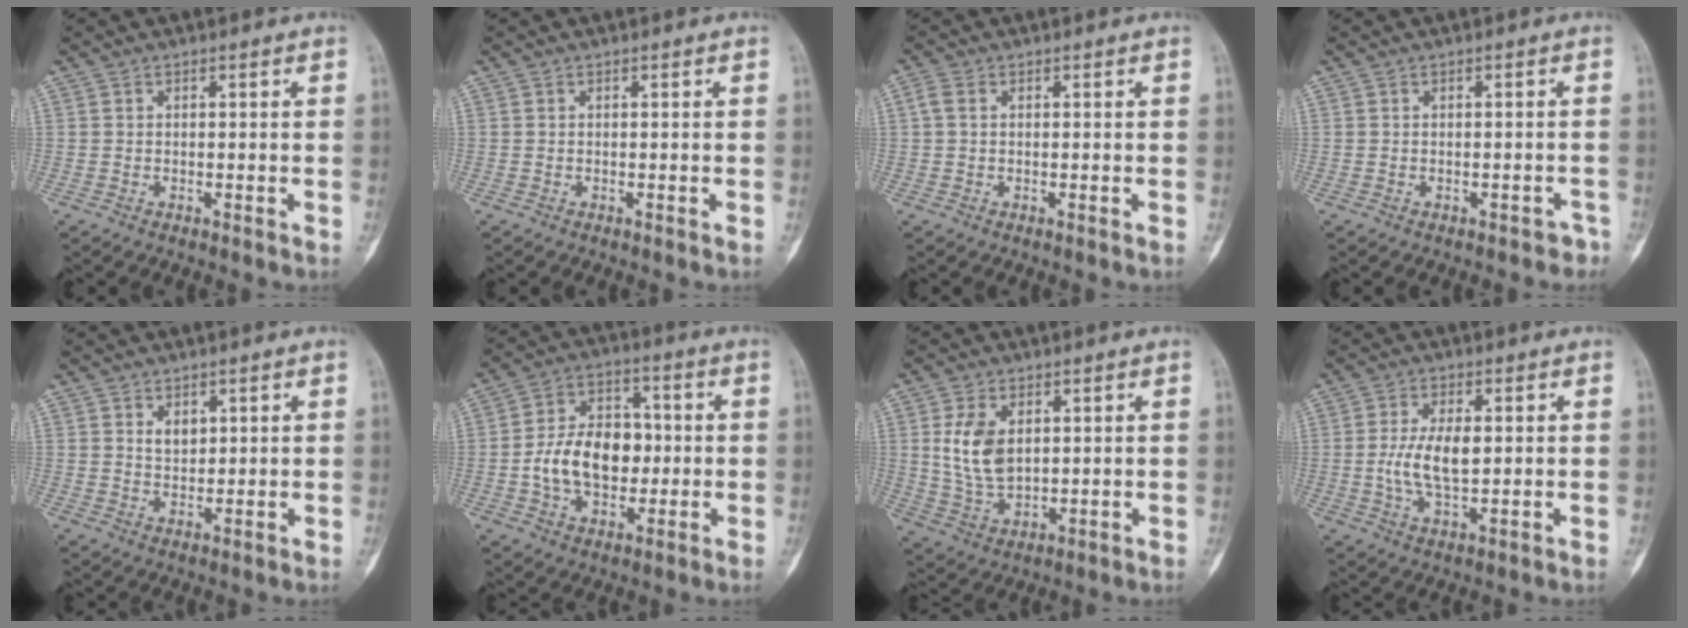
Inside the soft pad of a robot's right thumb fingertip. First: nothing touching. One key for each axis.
{"total": 0.0}
{"total": 2.0, "fx": 0.4, "fy": 1.3, "fz": 1.4, "tx": -0.037, "ty": 0.008, "tz": 0.007}
{"total": 2.3, "fx": -1.8, "fy": 1.3, "fz": 0.7, "tx": -0.001, "ty": 0.019, "tz": -0.017}
{"total": 2.9, "fx": 1.3, "fy": 1.9, "fz": 1.7, "tx": -0.015, "ty": -0.010, "tz": 0.024}
{"total": 13.7, "fx": -1.1, "fy": 9.4, "fz": 9.9, "tx": -0.143, "ty": 0.027, "tz": -0.020}
{"total": 5.9, "fx": 1.5, "fy": 3.6, "fz": 4.4, "tx": -0.074, "ty": -0.008, "tz": 0.034}
{"total": 7.7, "fx": 0.3, "fy": 3.5, "fz": 6.9, "tx": -0.139, "ty": -0.004, "tz": 0.005}